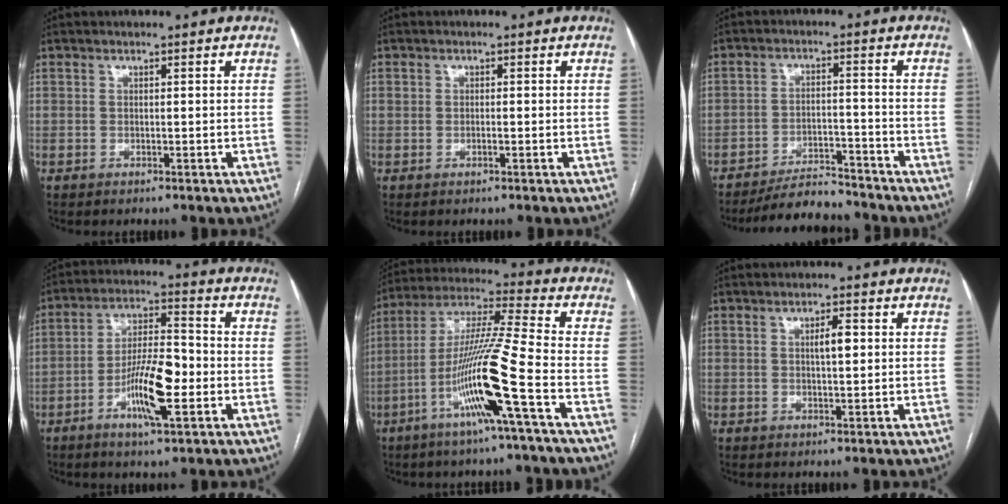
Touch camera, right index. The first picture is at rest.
{"total": 0.9, "force": [-0.1, 0.4, 0.7], "torque": [-0.016, 0.002, -0.001]}
{"total": 7.8, "force": [-7.4, 1.7, 1.7], "torque": [-0.023, -0.003, -0.126]}
{"total": 11.0, "force": [-3.5, 2.2, 10.2], "torque": [-0.189, 0.002, -0.062]}
{"total": 15.1, "force": [-5.9, -1.6, 13.9], "torque": [-0.271, -0.006, -0.115]}
{"total": 2.8, "force": [0.5, 0.6, 2.6], "torque": [-0.044, 0.003, 0.009]}